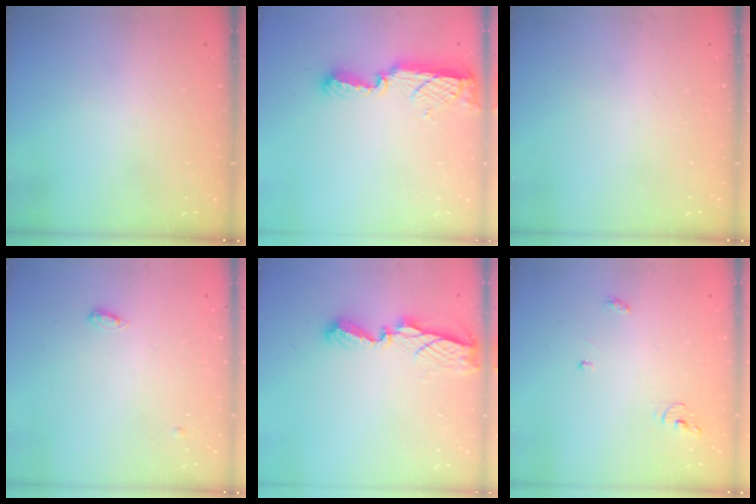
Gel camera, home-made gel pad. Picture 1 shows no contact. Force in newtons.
{"total": 8.5, "press": 8.4, "slide": 0.8}
{"total": 0.0}
{"total": 3.6, "press": 3.5, "slide": 0.7}
{"total": 7.5, "press": 7.5, "slide": 0.5}
{"total": 4.1, "press": 4.0, "slide": 0.3}